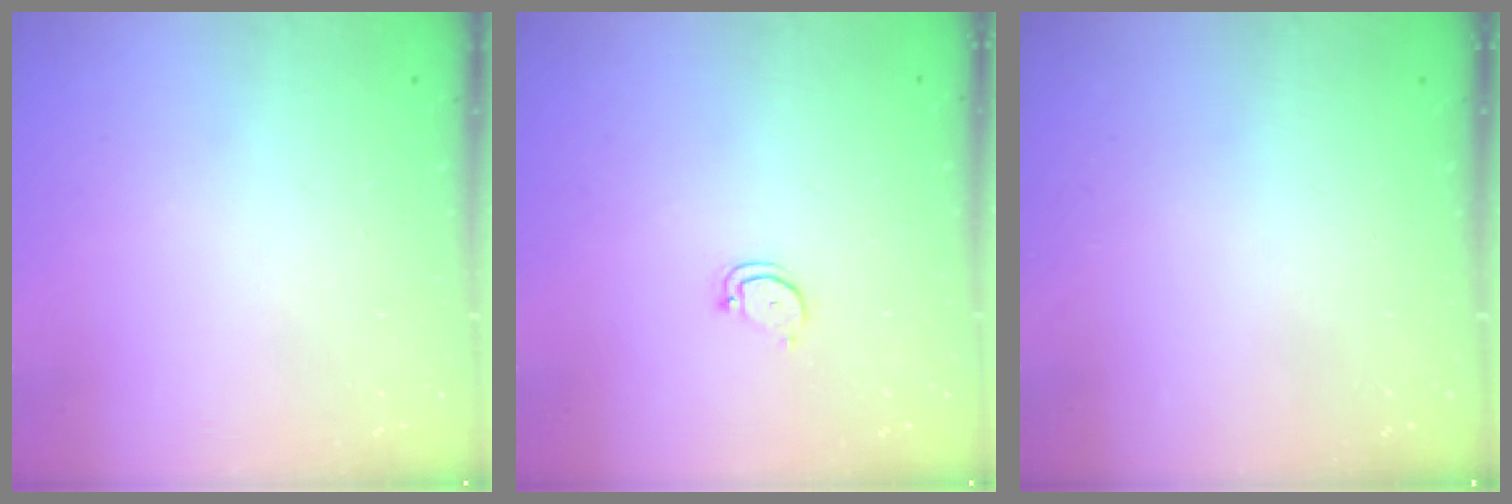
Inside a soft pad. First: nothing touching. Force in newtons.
{"total": 2.5, "press": 2.5, "slide": 0.3}
{"total": 0.0}